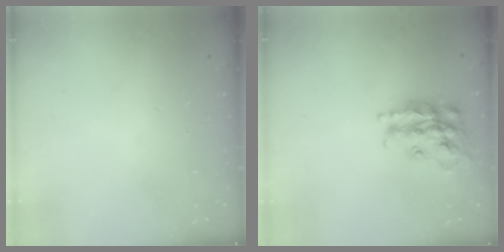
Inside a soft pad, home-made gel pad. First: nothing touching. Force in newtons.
{"total": 18.2, "press": 18.2, "slide": 1.2}